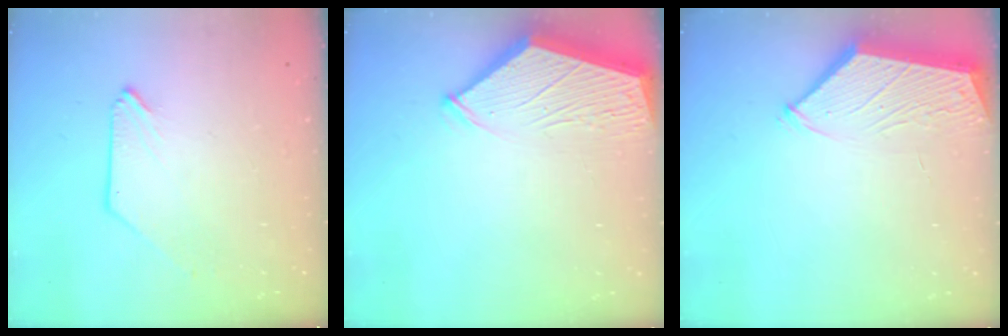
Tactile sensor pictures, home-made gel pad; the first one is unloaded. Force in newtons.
{"total": 3.8, "press": 3.8, "slide": 0.6}
{"total": 3.2, "press": 3.2, "slide": 0.4}